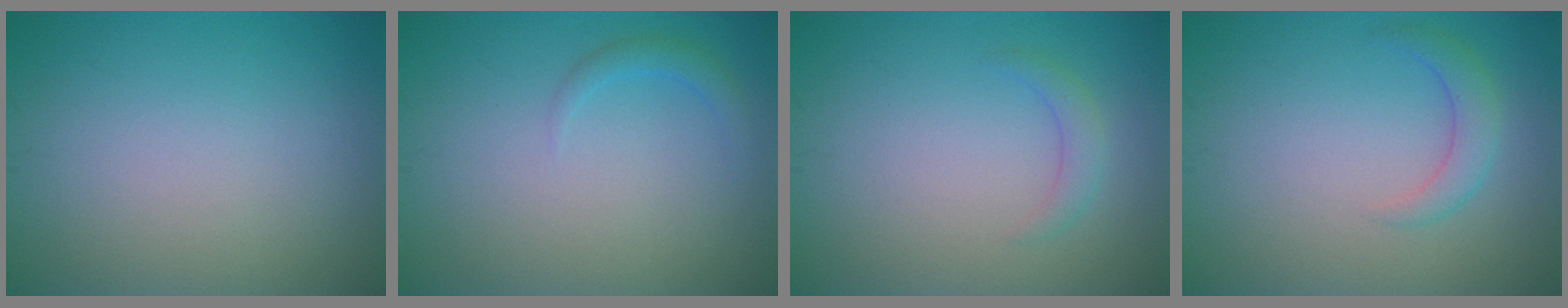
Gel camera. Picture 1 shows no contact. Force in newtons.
{"total": 1.3, "press": 1.3, "slide": 0.0}
{"total": 1.4, "press": 1.4, "slide": 0.0}
{"total": 2.0, "press": 2.0, "slide": 0.1}